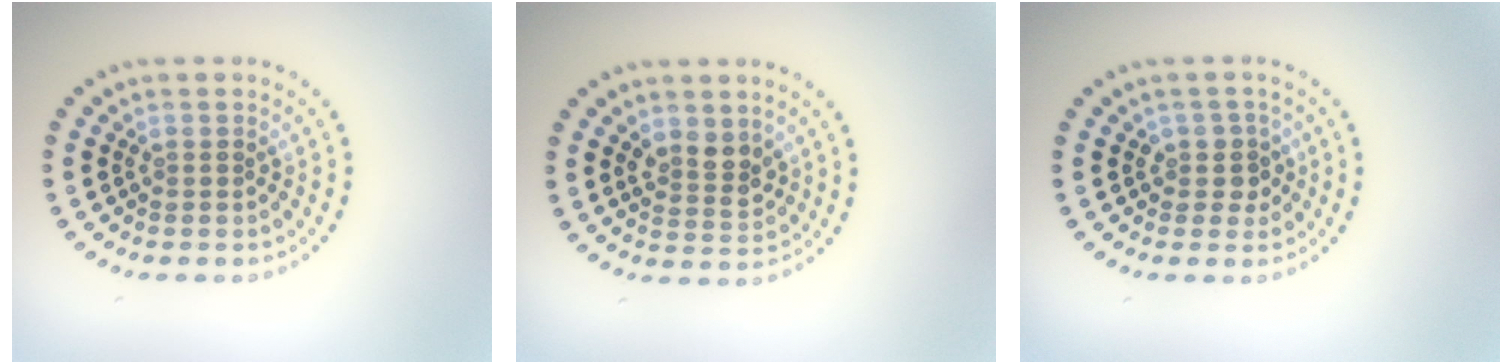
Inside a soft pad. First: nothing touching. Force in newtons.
{"total": 2.5, "press": 2.3, "slide": 0.9}
{"total": 2.0, "press": 1.7, "slide": 1.1}